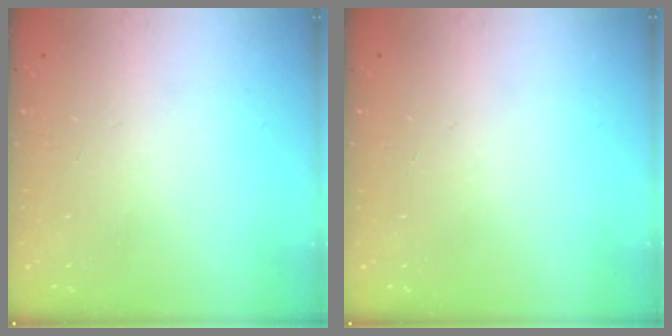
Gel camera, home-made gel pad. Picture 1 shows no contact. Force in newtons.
{"total": 0.0}